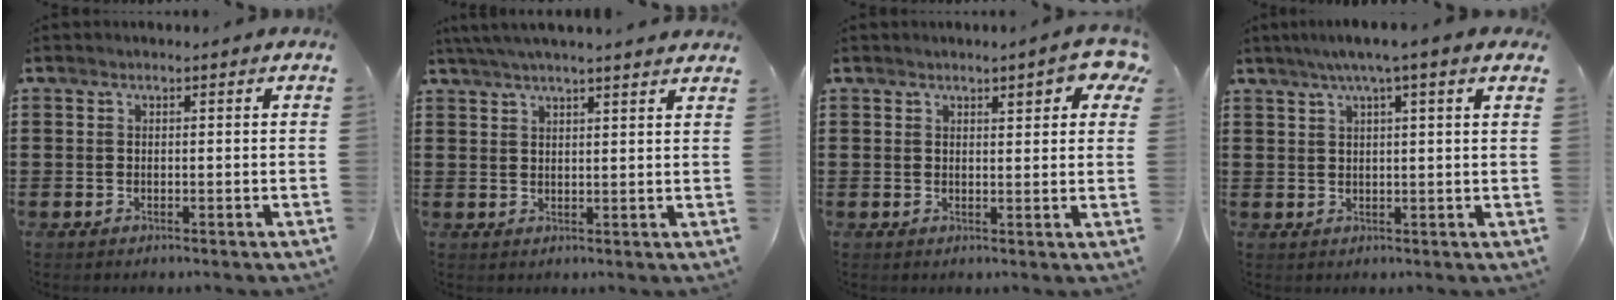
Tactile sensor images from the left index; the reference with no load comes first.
{"total": 3.5, "force": [3.1, -0.4, 1.4], "torque": [-0.037, -0.004, 0.056]}
{"total": 4.1, "force": [2.6, 0.9, 3.0], "torque": [-0.040, -0.007, 0.041]}
{"total": 3.8, "force": [2.2, -0.3, 3.1], "torque": [-0.064, 0.004, 0.036]}